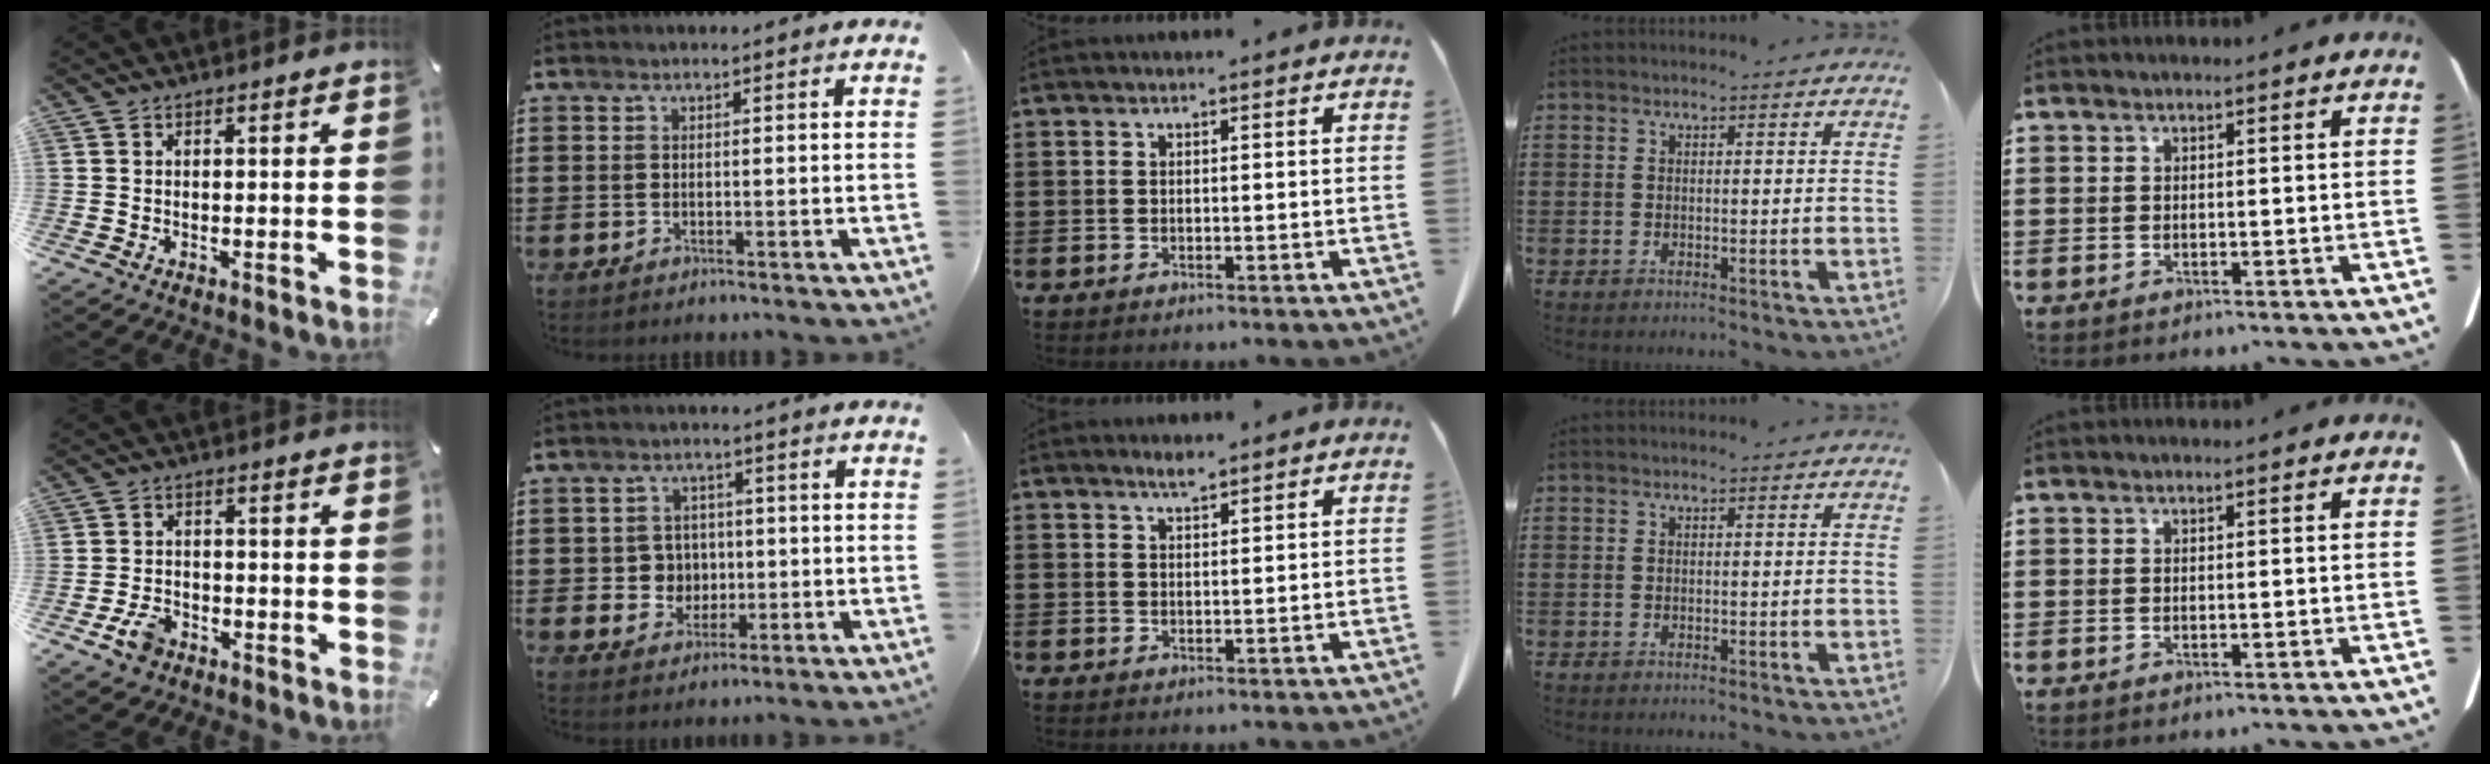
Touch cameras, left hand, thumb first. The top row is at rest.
{"thumb": {"total": 5.3, "force": [-2.9, 3.6, 2.7], "torque": [-0.059, 0.011, -0.055]}, "index": {"total": 4.3, "force": [-0.2, 4.2, 1.2], "torque": [-0.032, 0.008, -0.008]}, "middle": {"total": 2.2, "force": [2.0, 0.4, 0.8], "torque": [-0.019, -0.001, 0.038]}}